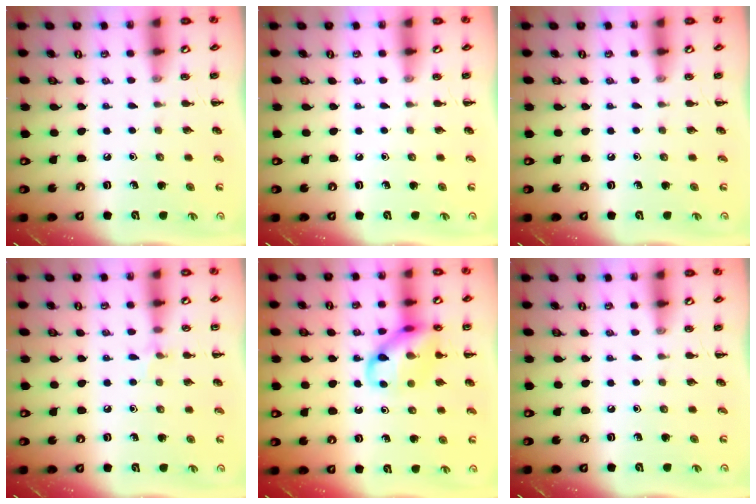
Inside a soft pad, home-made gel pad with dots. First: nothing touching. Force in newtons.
{"total": 0.0}
{"total": 0.0}
{"total": 5.1, "press": 4.8, "slide": 1.6}
{"total": 12.7, "press": 12.6, "slide": 1.3}
{"total": 0.0}